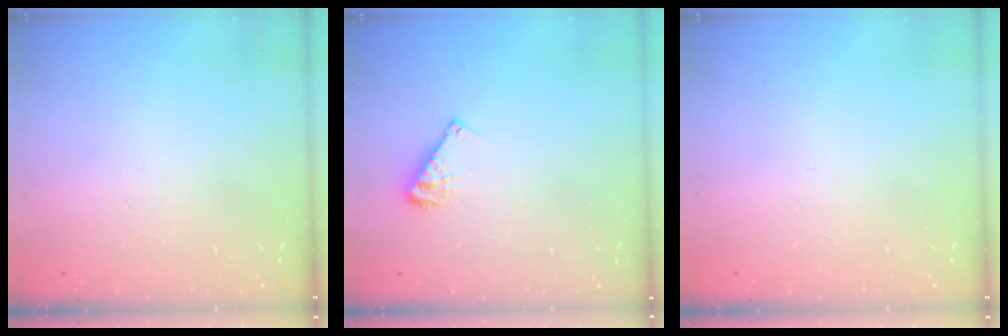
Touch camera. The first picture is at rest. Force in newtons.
{"total": 6.7, "press": 6.7, "slide": 0.3}
{"total": 0.0}